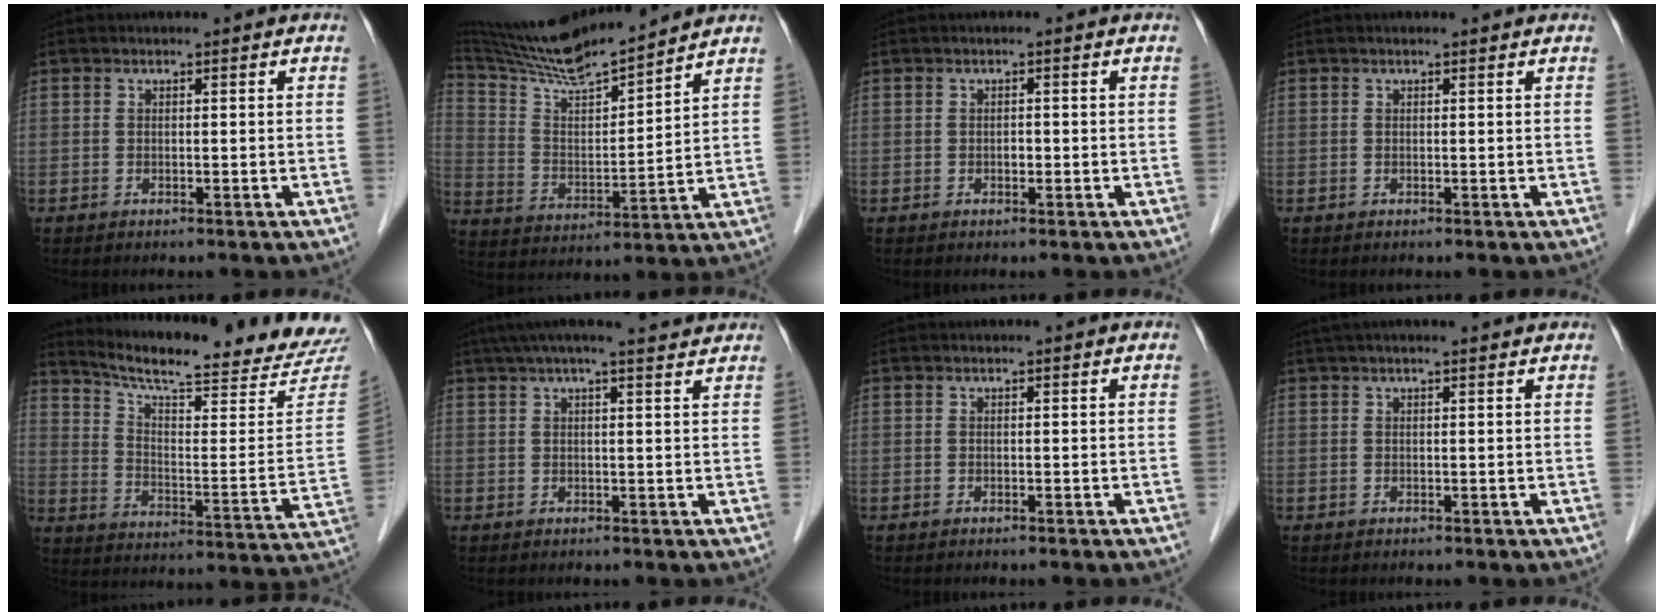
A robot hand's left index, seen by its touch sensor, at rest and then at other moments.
{"total": 16.1, "force": [14.9, 0.5, 6.1], "torque": [-0.124, 0.009, 0.271]}
{"total": 0.7, "force": [-0.2, 0.4, 0.5], "torque": [-0.007, 0.002, -0.005]}
{"total": 0.7, "force": [0.6, 0.0, 0.3], "torque": [-0.009, 0.006, 0.007]}
{"total": 24.5, "force": [23.1, 1.6, 7.9], "torque": [-0.124, -0.090, 0.299]}
{"total": 12.0, "force": [10.5, 0.9, 5.7], "torque": [-0.092, 0.035, 0.132]}
{"total": 0.0}
{"total": 6.8, "force": [6.0, 0.7, 3.0], "torque": [-0.044, 0.036, 0.076]}